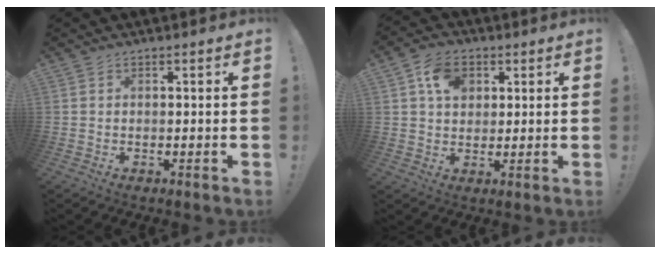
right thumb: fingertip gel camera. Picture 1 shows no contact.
{"total": 8.5, "force": [3.5, 6.5, 4.2], "torque": [-0.056, -0.005, 0.065]}